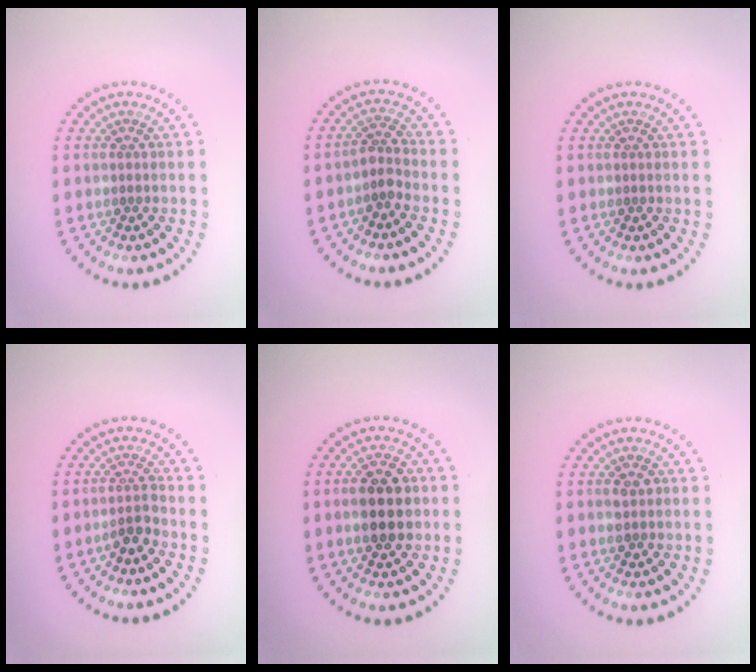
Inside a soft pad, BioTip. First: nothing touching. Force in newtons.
{"total": 1.9, "press": 1.5, "slide": 1.2}
{"total": 0.0}
{"total": 1.8, "press": 1.4, "slide": 1.1}
{"total": 4.7, "press": 4.7, "slide": 0.3}
{"total": 1.5, "press": 1.5, "slide": 0.2}